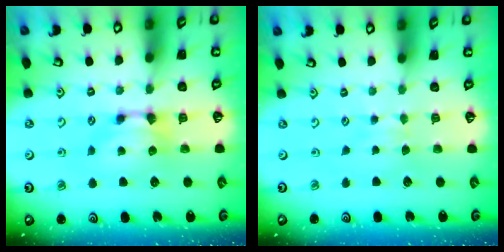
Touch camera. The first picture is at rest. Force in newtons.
{"total": 3.8, "press": 3.8, "slide": 0.3}